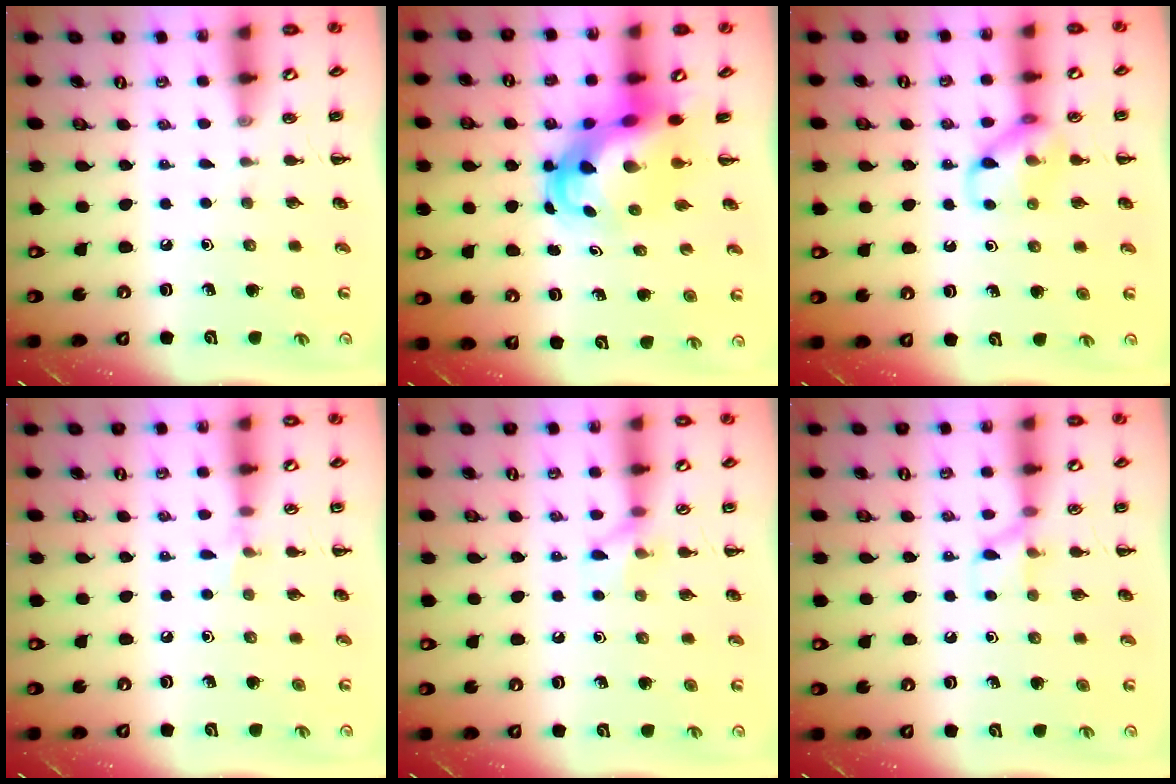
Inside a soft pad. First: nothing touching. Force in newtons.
{"total": 6.9, "press": 6.6, "slide": 2.1}
{"total": 10.4, "press": 10.3, "slide": 0.4}
{"total": 4.4, "press": 4.2, "slide": 1.3}
{"total": 6.7, "press": 6.5, "slide": 1.7}
{"total": 6.4, "press": 6.4, "slide": 0.6}